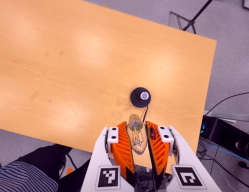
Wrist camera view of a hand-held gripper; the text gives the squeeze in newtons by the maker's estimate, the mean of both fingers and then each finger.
{"total": 21.1, "left": 24.9, "right": 17.3}